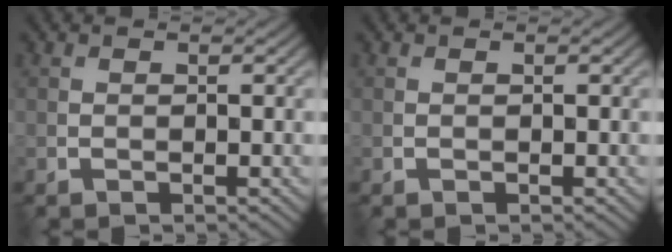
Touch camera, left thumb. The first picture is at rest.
{"total": 0.0}